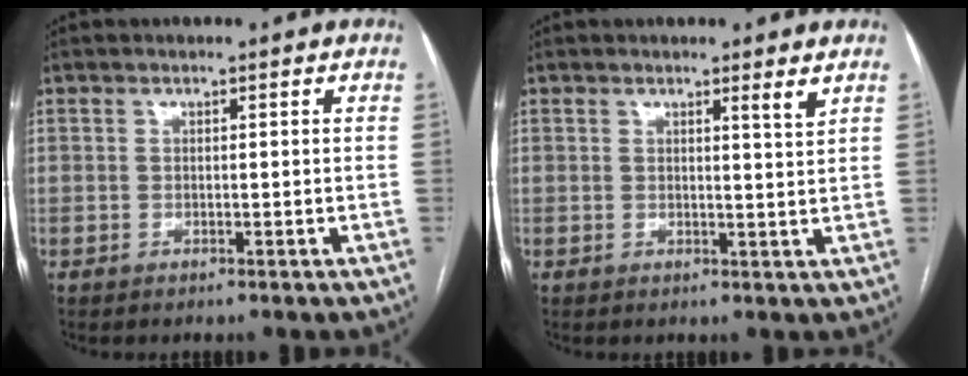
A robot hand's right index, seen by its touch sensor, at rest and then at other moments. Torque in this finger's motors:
{"motor_torque": [0.04, 0.05, -0.03, 0.01]}